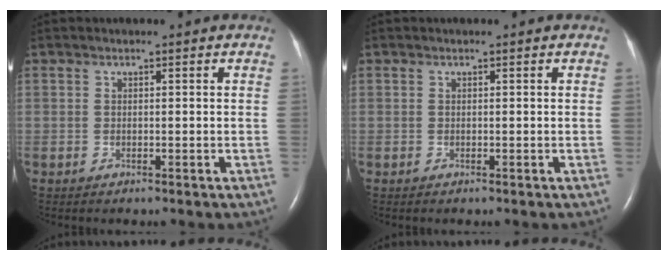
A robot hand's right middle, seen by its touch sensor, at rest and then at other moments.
{"total": 0.0}